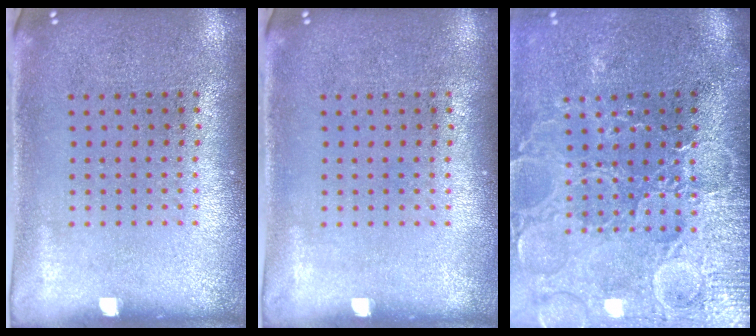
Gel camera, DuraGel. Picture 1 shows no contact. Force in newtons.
{"total": 0.0}
{"total": 4.1, "press": 3.7, "slide": 1.7}